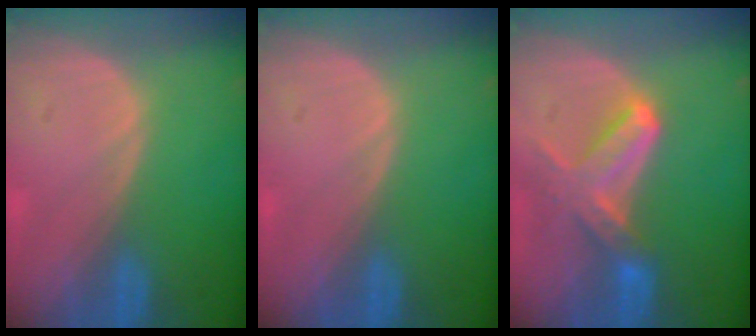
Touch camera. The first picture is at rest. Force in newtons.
{"total": 0.0}
{"total": 6.7, "press": 6.6, "slide": 1.3}